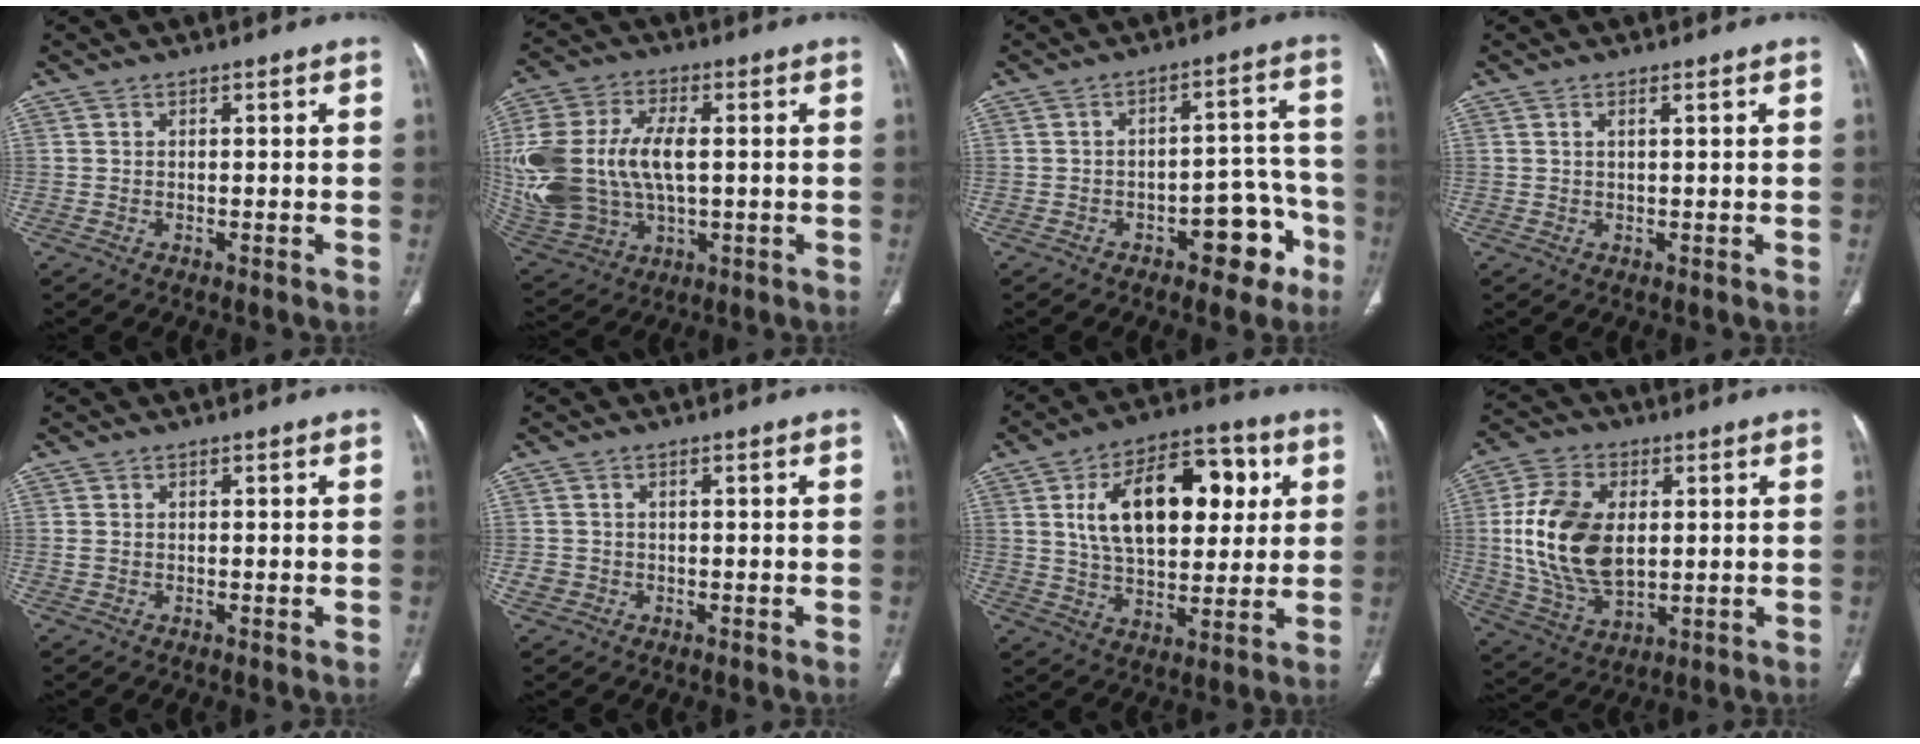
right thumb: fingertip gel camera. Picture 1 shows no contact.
{"total": 23.6, "force": [1.1, 14.4, 18.7], "torque": [-0.431, -0.003, 0.037]}
{"total": 9.5, "force": [-4.9, 4.9, 6.6], "torque": [-0.046, 0.051, -0.060]}
{"total": 0.9, "force": [0.4, 0.0, 0.7], "torque": [-0.019, 0.002, 0.008]}
{"total": 1.2, "force": [-0.1, 0.7, 0.9], "torque": [-0.023, 0.000, 0.001]}
{"total": 1.8, "force": [-0.5, 1.7, 0.4], "torque": [-0.004, 0.004, -0.008]}
{"total": 20.7, "force": [5.3, 11.6, 16.3], "torque": [-0.225, 0.006, 0.083]}
{"total": 17.8, "force": [1.8, 10.9, 13.9], "torque": [-0.259, -0.015, 0.040]}